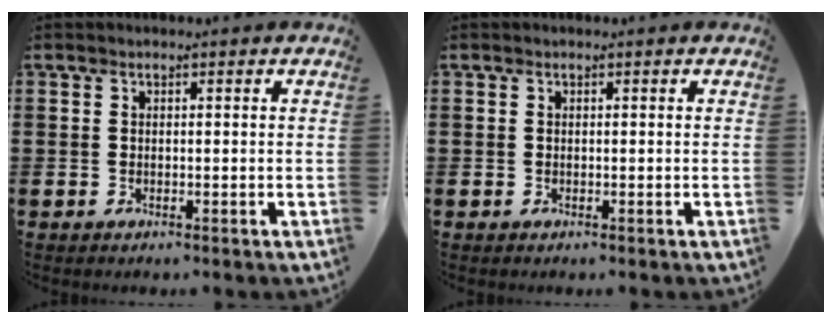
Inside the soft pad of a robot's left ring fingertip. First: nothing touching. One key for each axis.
{"total": 0.0}